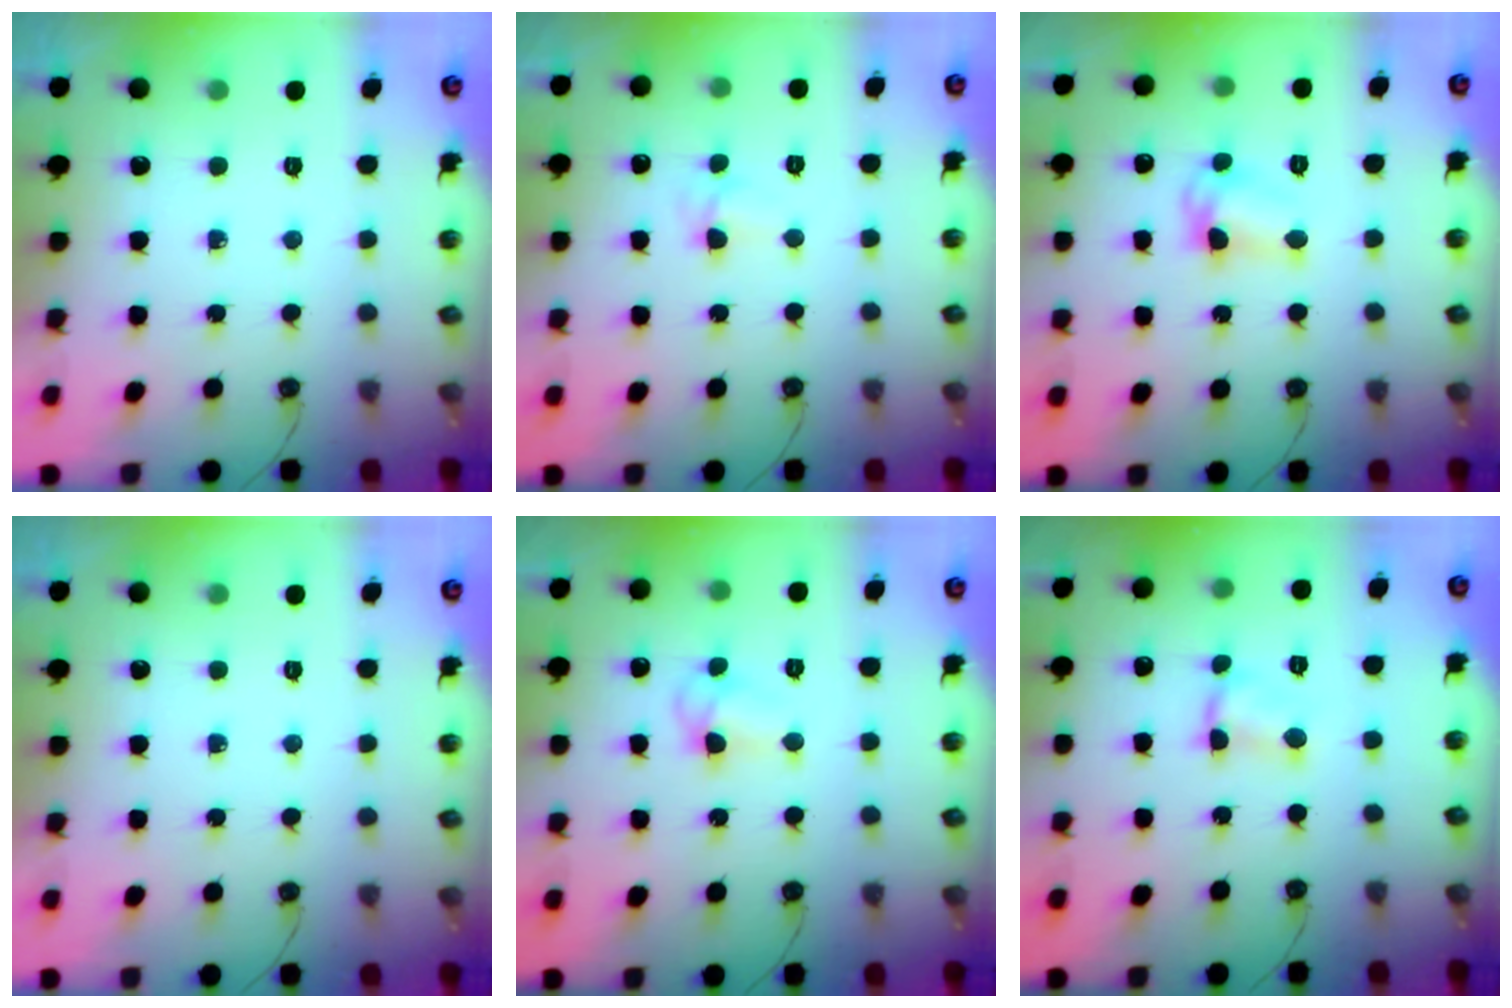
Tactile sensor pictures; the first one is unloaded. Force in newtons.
{"total": 3.7, "press": 2.0, "slide": 3.1}
{"total": 7.1, "press": 7.0, "slide": 0.5}
{"total": 0.0}
{"total": 4.6, "press": 4.6, "slide": 0.4}
{"total": 2.6, "press": 2.6, "slide": 0.3}